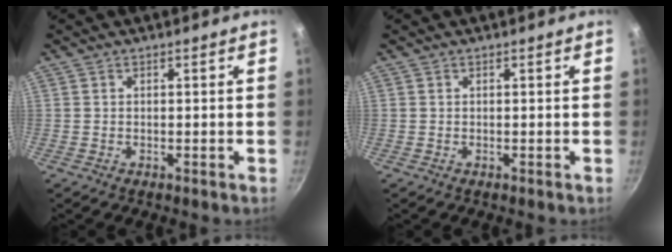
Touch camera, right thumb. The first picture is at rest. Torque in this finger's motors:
{"motor_torque": [0.00, 0.00, 0.00, 0.00, 0.03]}